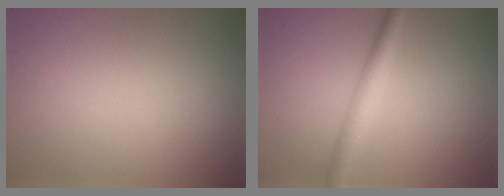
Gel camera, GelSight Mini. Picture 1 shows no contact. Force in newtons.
{"total": 2.9, "press": 2.9, "slide": 0.1}